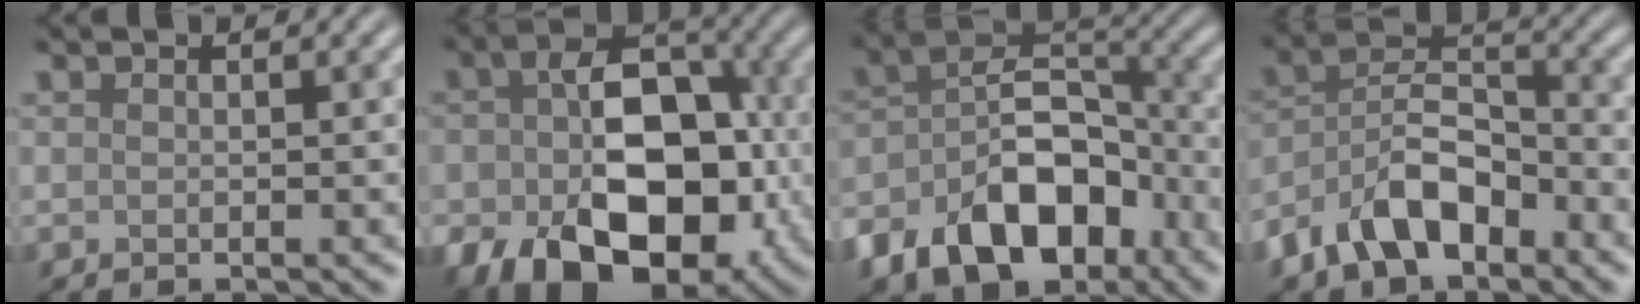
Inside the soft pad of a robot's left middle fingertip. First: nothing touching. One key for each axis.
{"total": 16.1, "fx": -4.1, "fy": 10.6, "fz": 11.3, "tx": -0.183, "ty": -0.042, "tz": -0.051}
{"total": 10.8, "fx": -5.5, "fy": 6.4, "fz": 6.7, "tx": -0.114, "ty": 0.001, "tz": -0.098}
{"total": 7.2, "fx": -4.4, "fy": 3.6, "fz": 4.5, "tx": -0.078, "ty": 0.012, "tz": -0.090}